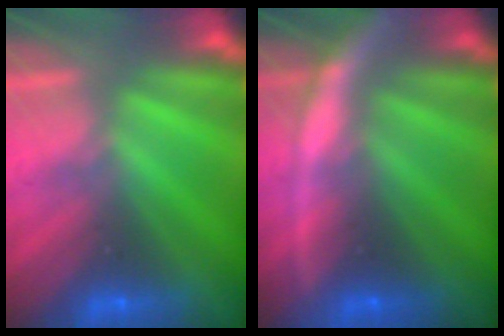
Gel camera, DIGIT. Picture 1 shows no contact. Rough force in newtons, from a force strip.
{"total": 8.2}